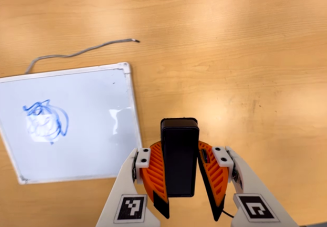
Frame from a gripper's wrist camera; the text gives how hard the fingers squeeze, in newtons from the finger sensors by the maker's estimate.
{"total": 7.8, "left": 7.0, "right": 8.6}